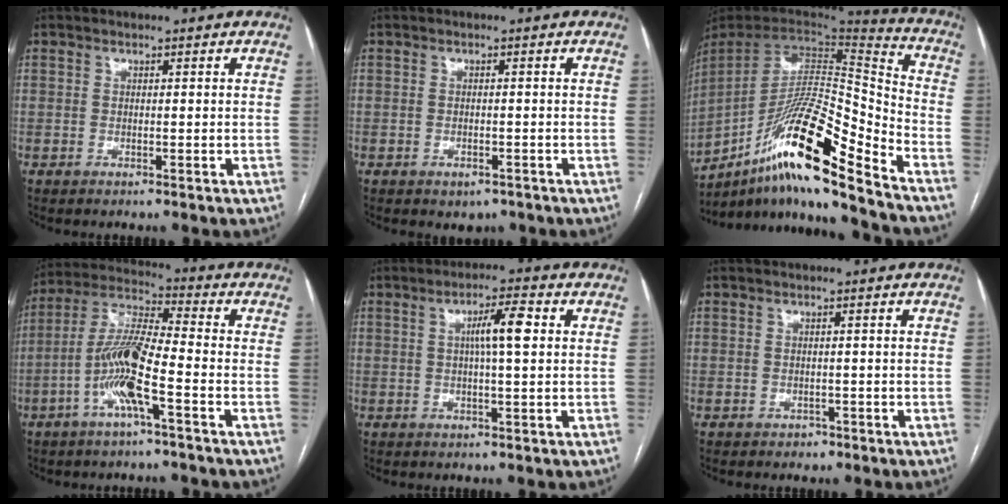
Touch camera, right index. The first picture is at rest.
{"total": 2.2, "force": [-1.3, 1.4, 1.0], "torque": [-0.010, 0.001, -0.007]}
{"total": 21.0, "force": [-14.4, 0.7, 15.3], "torque": [-0.277, 0.000, -0.262]}
{"total": 10.7, "force": [-3.9, 0.8, 10.0], "torque": [-0.211, 0.008, -0.081]}
{"total": 5.6, "force": [1.0, 0.4, 5.5], "torque": [-0.095, 0.011, 0.015]}
{"total": 1.3, "force": [-0.8, 1.0, 0.2], "torque": [-0.002, 0.003, -0.010]}